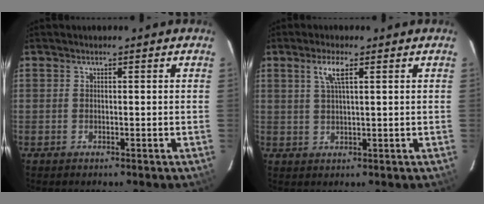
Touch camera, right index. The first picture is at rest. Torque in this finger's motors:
{"motor_torque": [0.62, 0.35, 0.34, 0.06]}